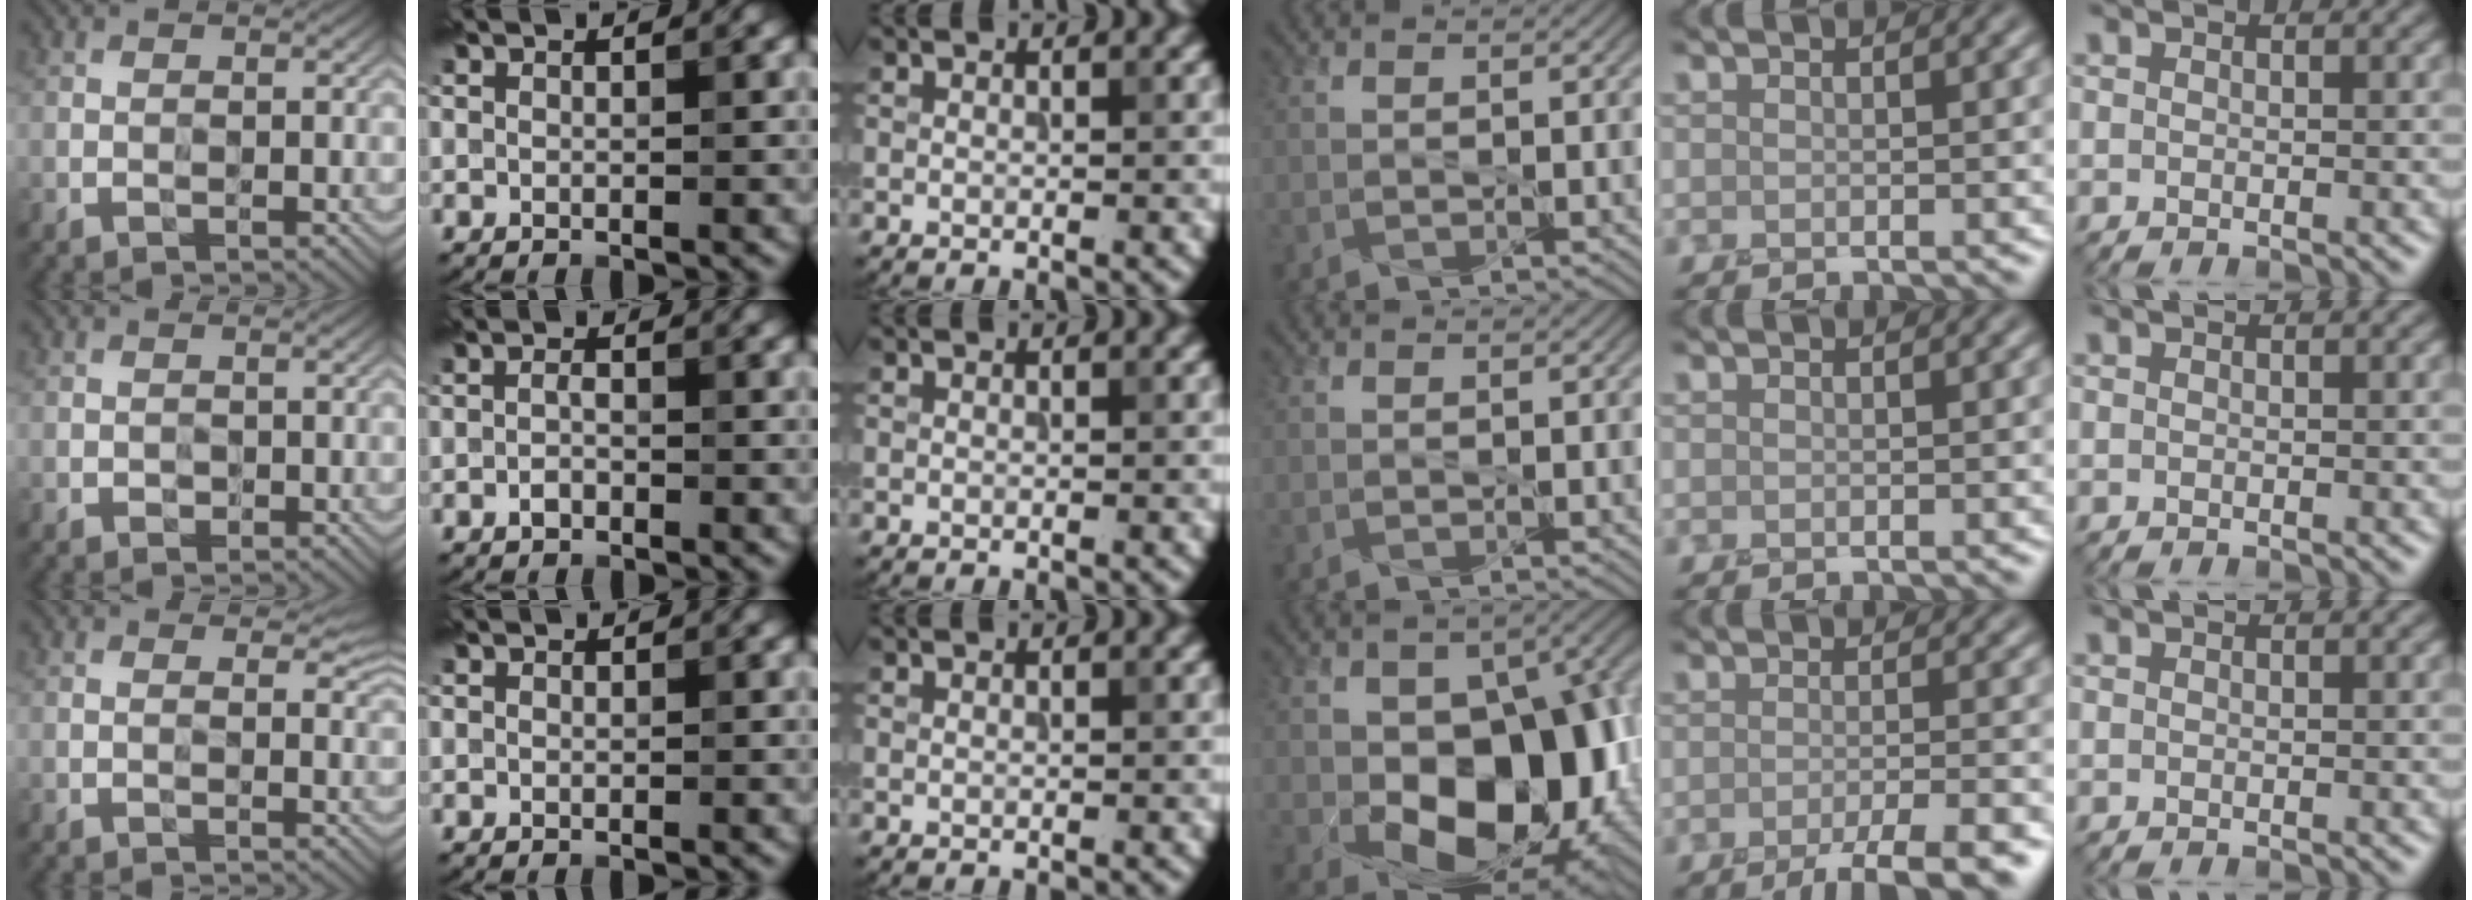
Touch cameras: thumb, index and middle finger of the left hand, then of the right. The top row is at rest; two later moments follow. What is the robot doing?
{"motion": "peel", "object": "tape"}